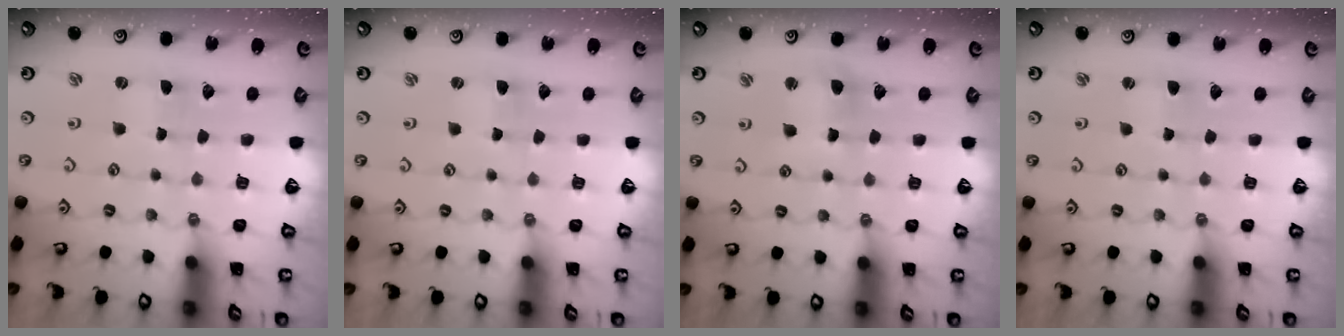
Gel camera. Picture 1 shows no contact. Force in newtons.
{"total": 1.5, "press": 1.4, "slide": 0.2}
{"total": 4.4, "press": 4.3, "slide": 0.5}
{"total": 1.7, "press": 1.7, "slide": 0.4}